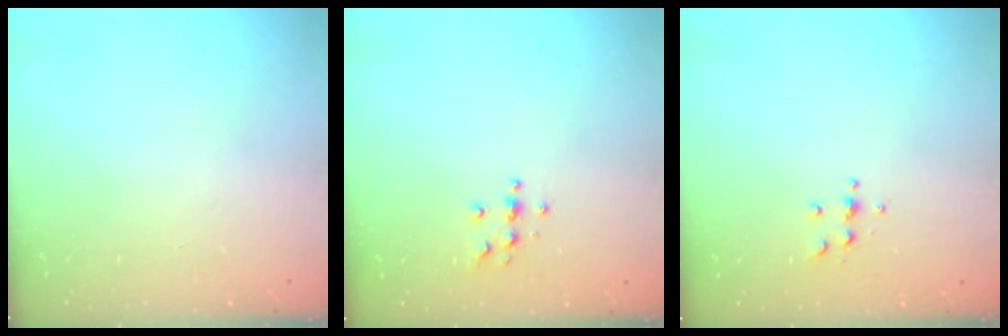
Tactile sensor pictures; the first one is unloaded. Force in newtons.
{"total": 3.9, "press": 3.9, "slide": 0.6}
{"total": 5.3, "press": 5.3, "slide": 0.5}